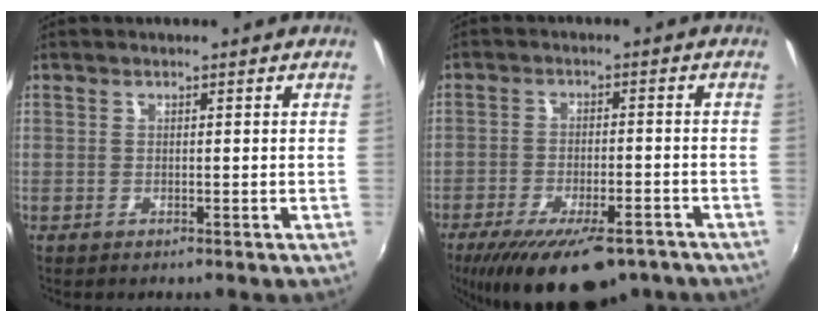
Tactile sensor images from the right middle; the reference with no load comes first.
{"total": 18.0, "force": [-12.7, 6.9, 10.8], "torque": [-0.210, -0.039, -0.183]}